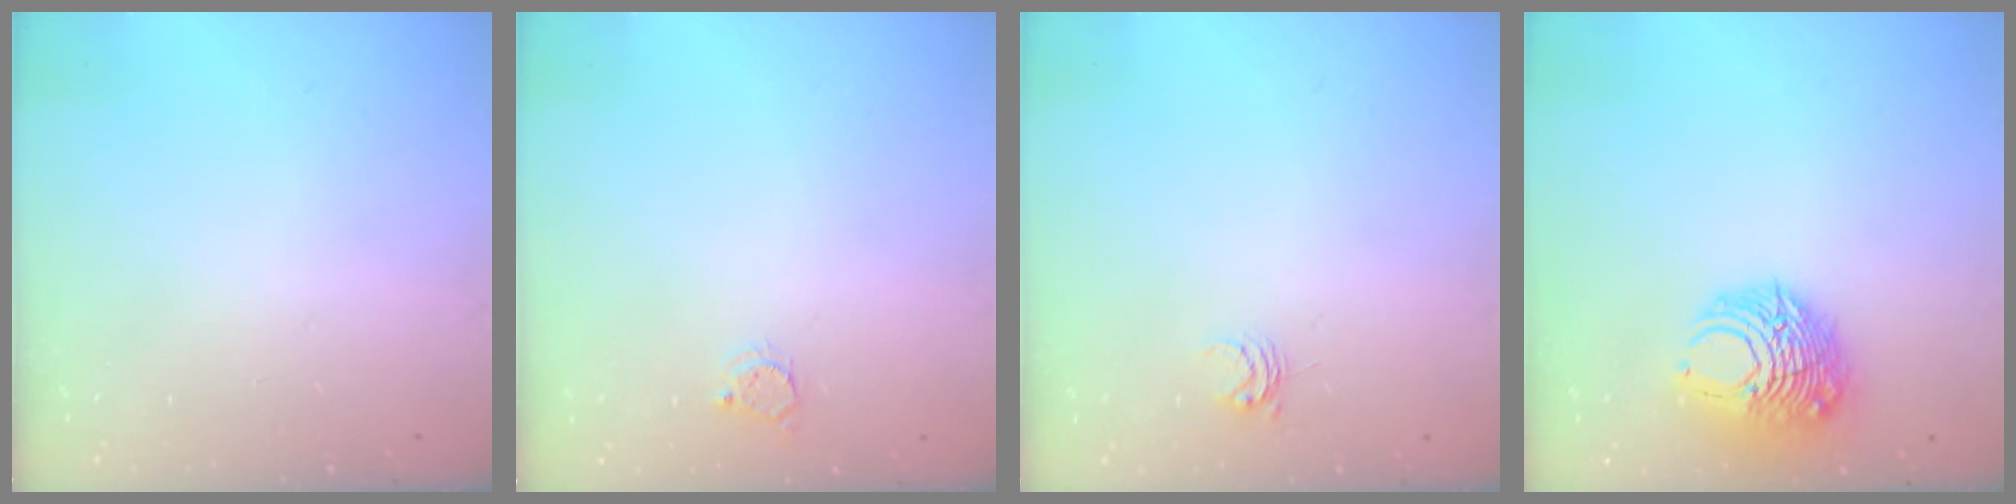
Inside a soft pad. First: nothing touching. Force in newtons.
{"total": 3.1, "press": 3.1, "slide": 0.4}
{"total": 3.7, "press": 3.7, "slide": 0.5}
{"total": 10.1, "press": 10.0, "slide": 1.0}